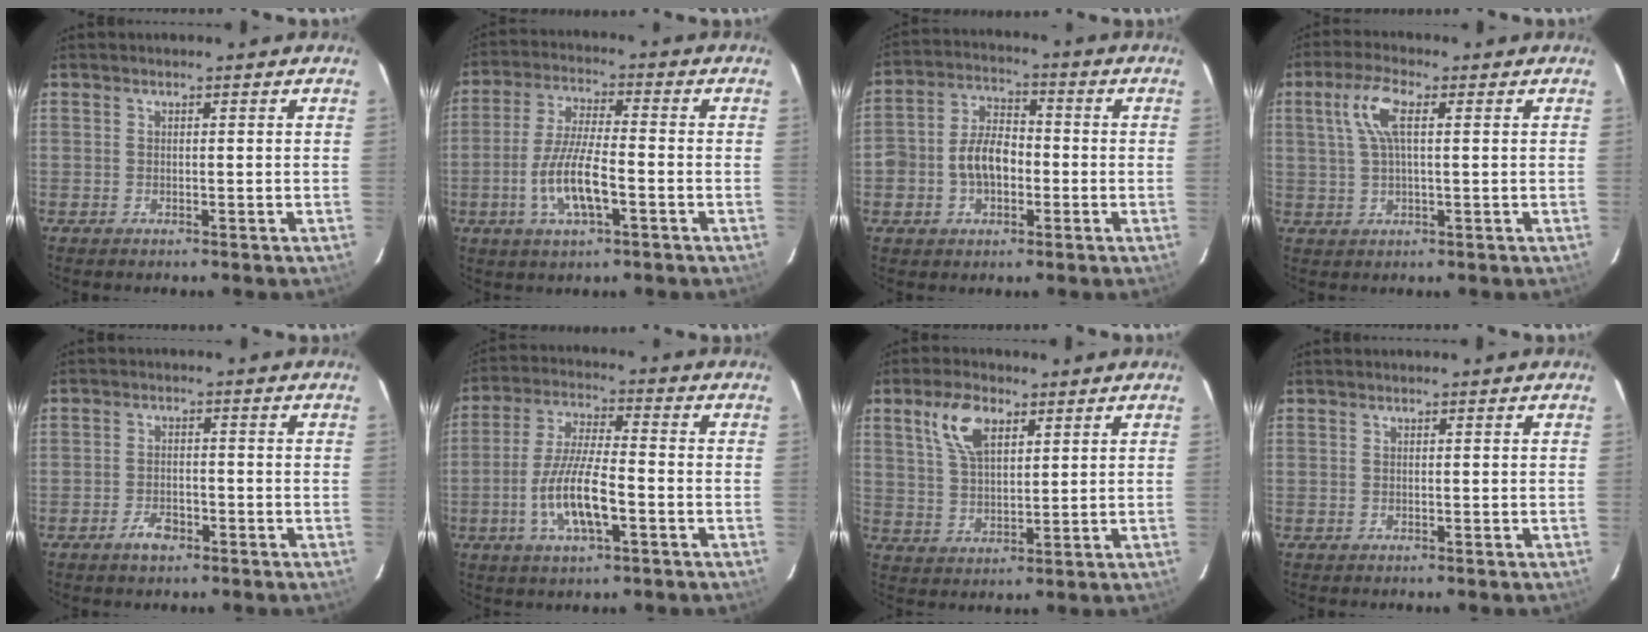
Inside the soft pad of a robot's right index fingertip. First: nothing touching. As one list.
[{"total": 10.2, "force": [-3.5, 2.6, 9.2], "torque": [-0.186, -0.005, -0.067]}, {"total": 8.4, "force": [-1.9, 5.7, 5.8], "torque": [-0.115, 0.024, -0.030]}, {"total": 6.5, "force": [1.9, 1.8, 5.9], "torque": [-0.123, 0.013, 0.038]}, {"total": 3.8, "force": [-2.4, 2.0, 2.2], "torque": [-0.048, 0.000, -0.042]}, {"total": 11.3, "force": [-3.8, 2.9, 10.2], "torque": [-0.207, -0.006, -0.071]}, {"total": 8.3, "force": [4.2, 4.0, 5.9], "torque": [-0.115, 0.015, 0.084]}, {"total": 0.0}]